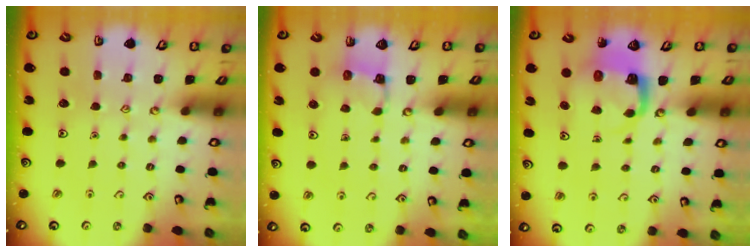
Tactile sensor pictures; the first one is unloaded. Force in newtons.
{"total": 2.1, "press": 2.0, "slide": 0.5}
{"total": 5.0, "press": 4.9, "slide": 0.5}